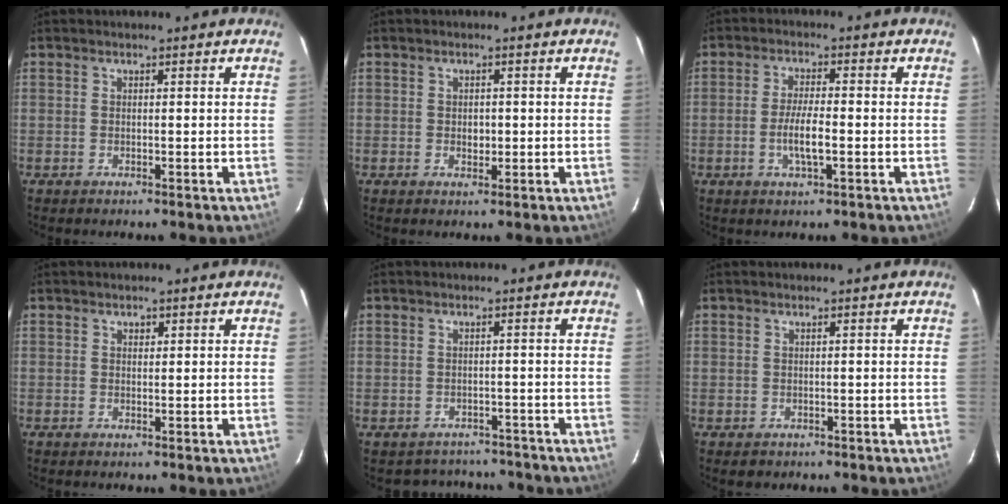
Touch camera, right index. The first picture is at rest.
{"total": 1.7, "force": [-0.1, 1.3, 1.0], "torque": [-0.016, 0.002, -0.002]}
{"total": 5.2, "force": [-1.5, 0.9, 4.9], "torque": [-0.096, -0.003, -0.028]}
{"total": 0.9, "force": [0.5, 0.7, 0.3], "torque": [-0.003, 0.004, 0.008]}
{"total": 6.6, "force": [-5.2, 4.0, 0.6], "torque": [-0.006, 0.031, -0.064]}
{"total": 1.3, "force": [-0.4, 1.2, 0.1], "torque": [-0.001, 0.001, 0.000]}